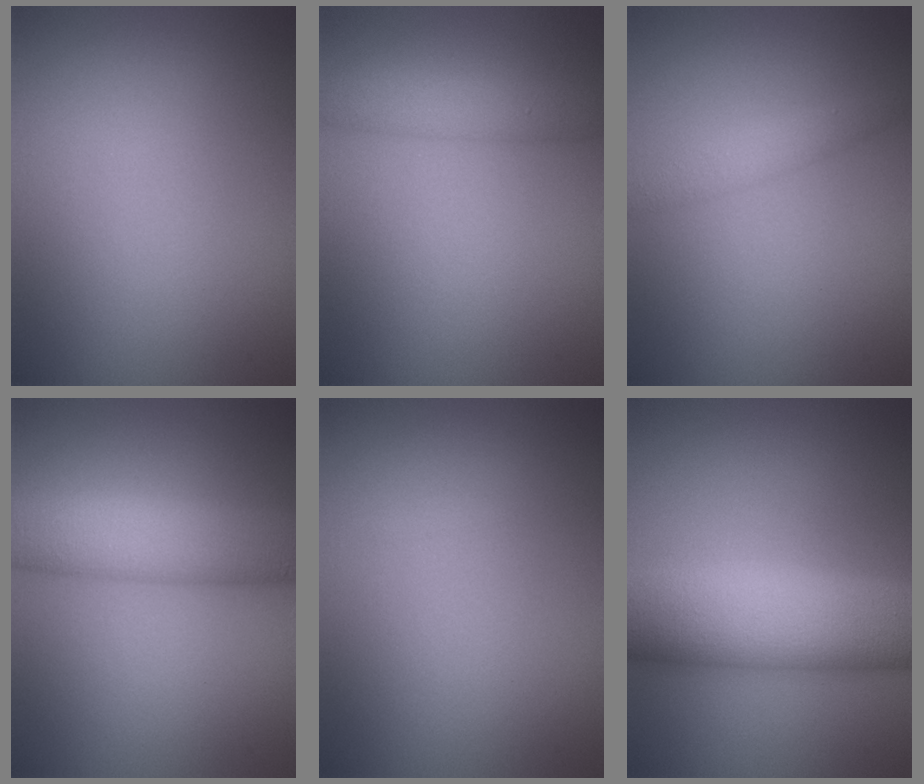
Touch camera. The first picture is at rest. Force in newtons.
{"total": 3.0, "press": 3.0, "slide": 0.2}
{"total": 1.8, "press": 1.8, "slide": 0.1}
{"total": 6.5, "press": 6.5, "slide": 0.1}
{"total": 0.0}
{"total": 11.6, "press": 11.6, "slide": 0.5}